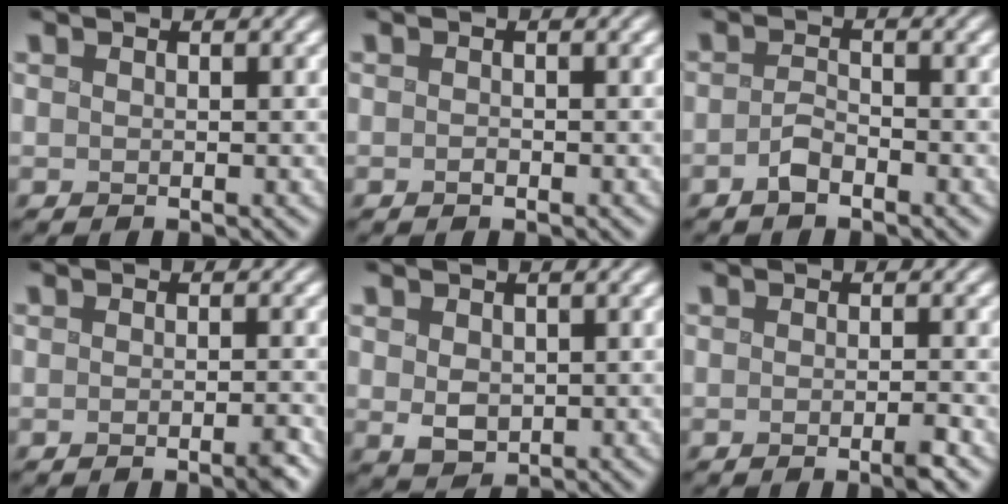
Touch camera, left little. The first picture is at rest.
{"total": 0.6, "force": [-0.5, 0.3, 0.2], "torque": [-0.002, 0.000, -0.010]}
{"total": 2.1, "force": [-1.8, 0.5, 0.8], "torque": [-0.013, 0.002, -0.040]}
{"total": 2.0, "force": [-1.2, 0.3, 1.5], "torque": [-0.010, -0.002, -0.021]}
{"total": 1.9, "force": [0.2, 1.5, 1.2], "torque": [-0.025, -0.004, 0.005]}
{"total": 1.7, "force": [-1.1, 0.1, 1.3], "torque": [-0.012, -0.003, -0.022]}